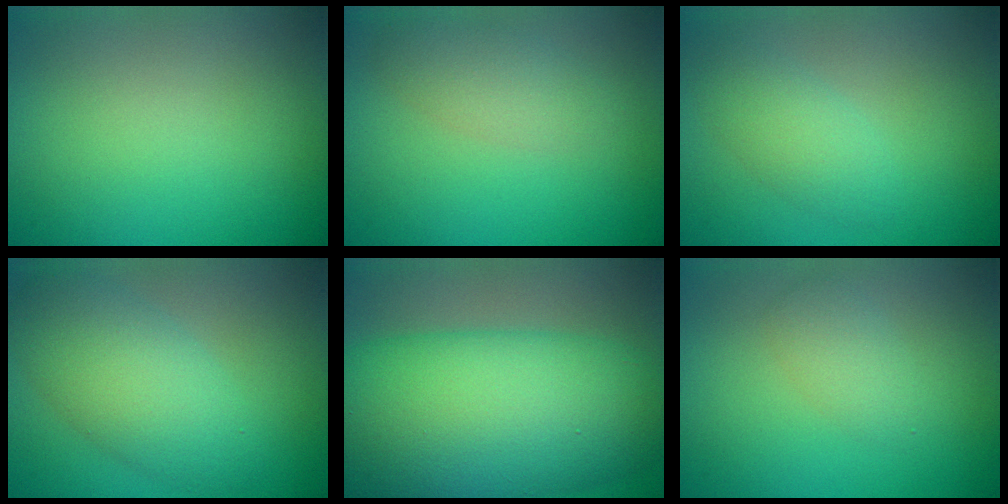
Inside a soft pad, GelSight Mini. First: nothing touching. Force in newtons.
{"total": 2.5, "press": 2.5, "slide": 0.1}
{"total": 2.6, "press": 2.6, "slide": 0.2}
{"total": 4.3, "press": 4.3, "slide": 0.3}
{"total": 13.7, "press": 13.7, "slide": 0.1}
{"total": 2.0, "press": 2.0, "slide": 0.0}